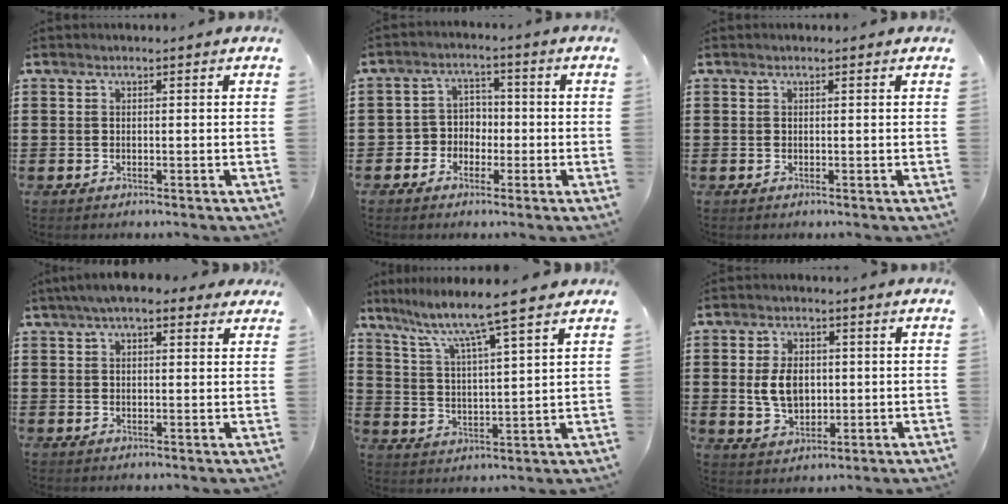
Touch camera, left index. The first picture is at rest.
{"total": 3.9, "force": [-1.8, 3.4, 0.8], "torque": [-0.029, 0.011, -0.042]}
{"total": 0.0}
{"total": 4.7, "force": [3.4, 1.6, 2.7], "torque": [-0.062, 0.005, 0.061]}
{"total": 7.4, "force": [6.2, -0.4, 4.1], "torque": [-0.104, -0.042, 0.098]}
{"total": 6.0, "force": [0.3, 4.0, 4.5], "torque": [-0.099, 0.005, 0.000]}